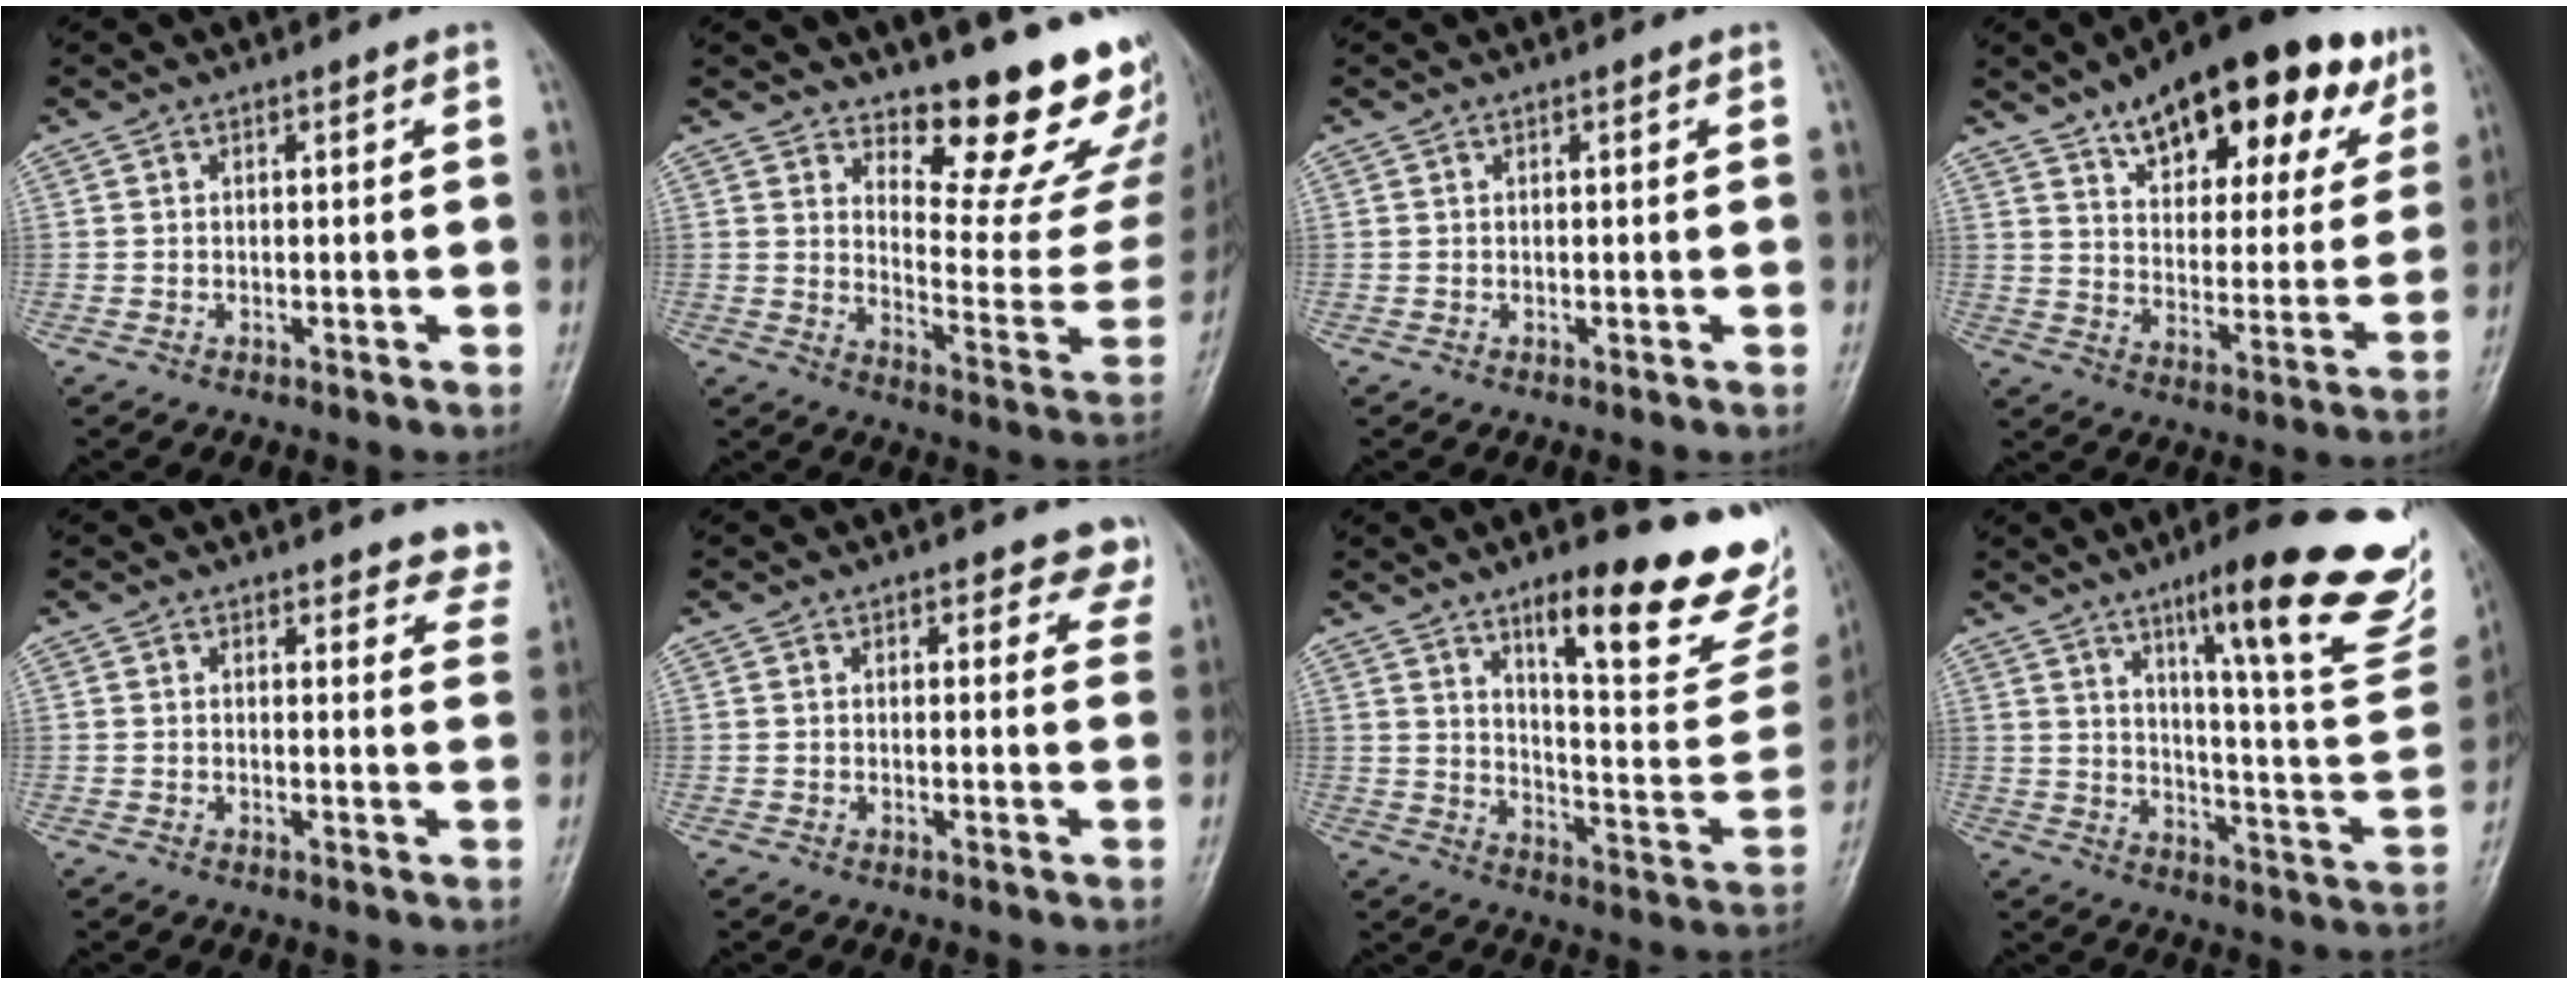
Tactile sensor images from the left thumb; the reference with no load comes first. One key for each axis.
{"total": 16.9, "fx": 14.6, "fy": 3.5, "fz": 7.7, "tx": -0.058, "ty": -0.164, "tz": 0.191}
{"total": 0.0}
{"total": 25.1, "fx": 15.8, "fy": 10.5, "fz": 16.4, "tx": -0.193, "ty": -0.035, "tz": 0.229}
{"total": 8.0, "fx": 7.5, "fy": 2.6, "fz": 0.8, "tx": 0.046, "ty": -0.037, "tz": 0.051}
{"total": 5.2, "fx": 4.4, "fy": 2.4, "fz": 1.5, "tx": 0.023, "ty": -0.021, "tz": 0.036}
{"total": 24.2, "fx": 15.9, "fy": 6.3, "fz": 17.1, "tx": -0.186, "ty": -0.091, "tz": 0.227}
{"total": 25.9, "fx": 15.8, "fy": 4.3, "fz": 20.2, "tx": -0.246, "ty": -0.067, "tz": 0.222}